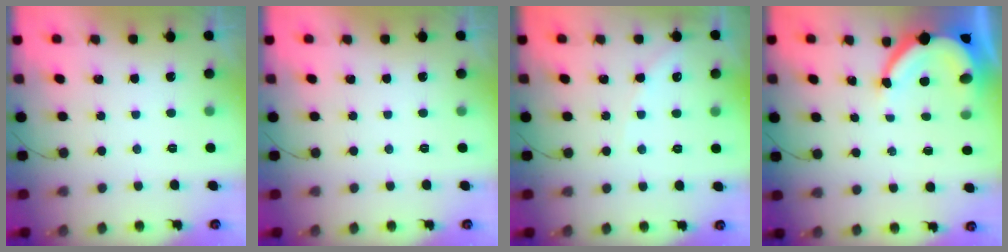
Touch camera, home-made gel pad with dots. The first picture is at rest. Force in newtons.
{"total": 0.0}
{"total": 5.3, "press": 5.3, "slide": 0.7}
{"total": 8.5, "press": 8.4, "slide": 1.2}